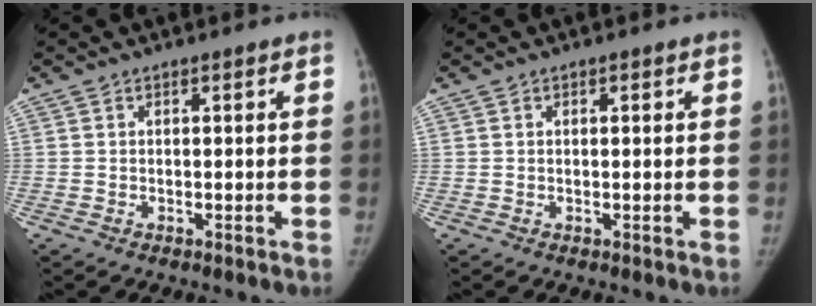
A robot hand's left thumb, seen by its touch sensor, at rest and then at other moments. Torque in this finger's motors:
{"motor_torque": [-0.45, 0.15, -0.66, 0.25, -0.01]}